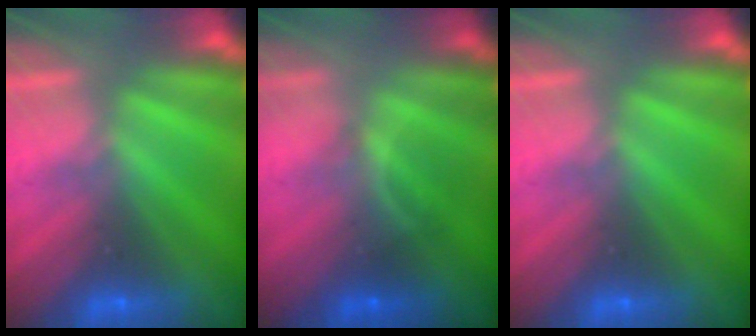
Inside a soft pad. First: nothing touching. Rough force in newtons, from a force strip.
{"total": 1.4}
{"total": 0.0}